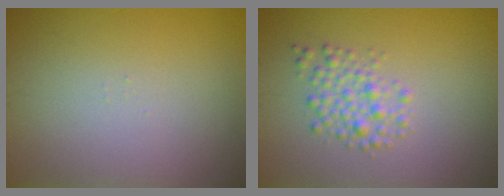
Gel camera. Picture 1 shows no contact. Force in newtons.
{"total": 2.5, "press": 2.5, "slide": 0.1}